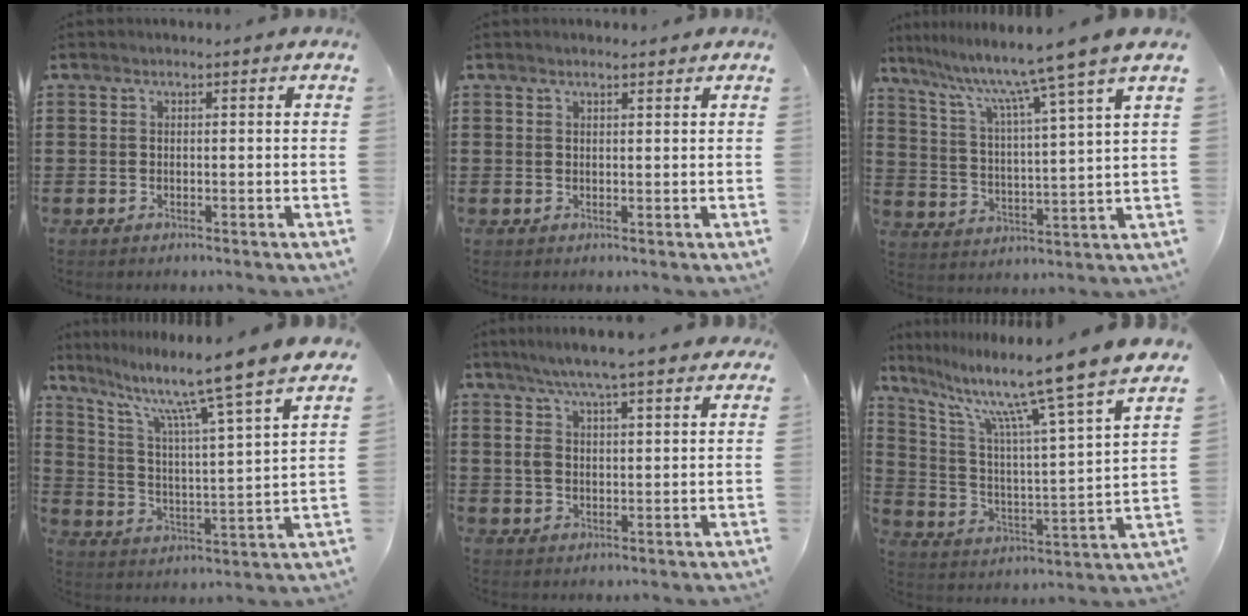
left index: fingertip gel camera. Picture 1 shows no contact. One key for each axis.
{"total": 1.1, "fx": 0.9, "fy": 0.1, "fz": 0.5, "tx": -0.011, "ty": 0.001, "tz": 0.017}
{"total": 9.9, "fx": 8.1, "fy": -1.7, "fz": 5.5, "tx": -0.139, "ty": -0.056, "tz": 0.124}
{"total": 10.8, "fx": 8.7, "fy": -1.0, "fz": 6.3, "tx": -0.146, "ty": -0.067, "tz": 0.135}
{"total": 6.9, "fx": 5.3, "fy": 1.4, "fz": 4.2, "tx": -0.095, "ty": -0.007, "tz": 0.094}
{"total": 13.1, "fx": 10.2, "fy": -0.4, "fz": 8.1, "tx": -0.176, "ty": -0.075, "tz": 0.156}